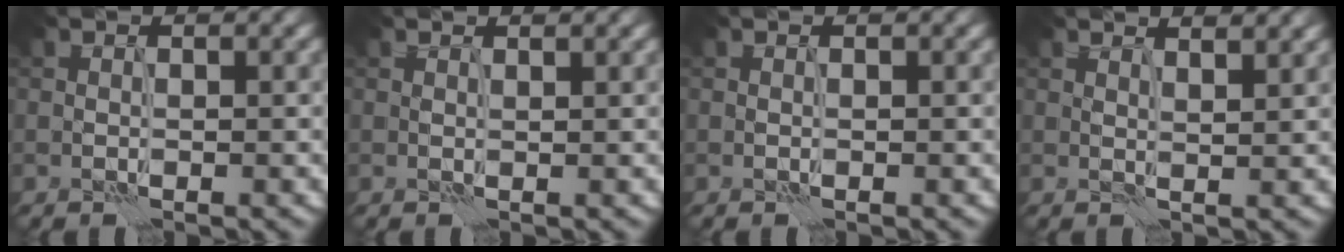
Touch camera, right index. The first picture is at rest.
{"total": 1.3, "force": [1.0, 0.4, 0.7], "torque": [-0.006, 0.000, 0.004]}
{"total": 0.0}
{"total": 3.9, "force": [2.9, 1.4, 2.2], "torque": [-0.010, 0.017, 0.019]}